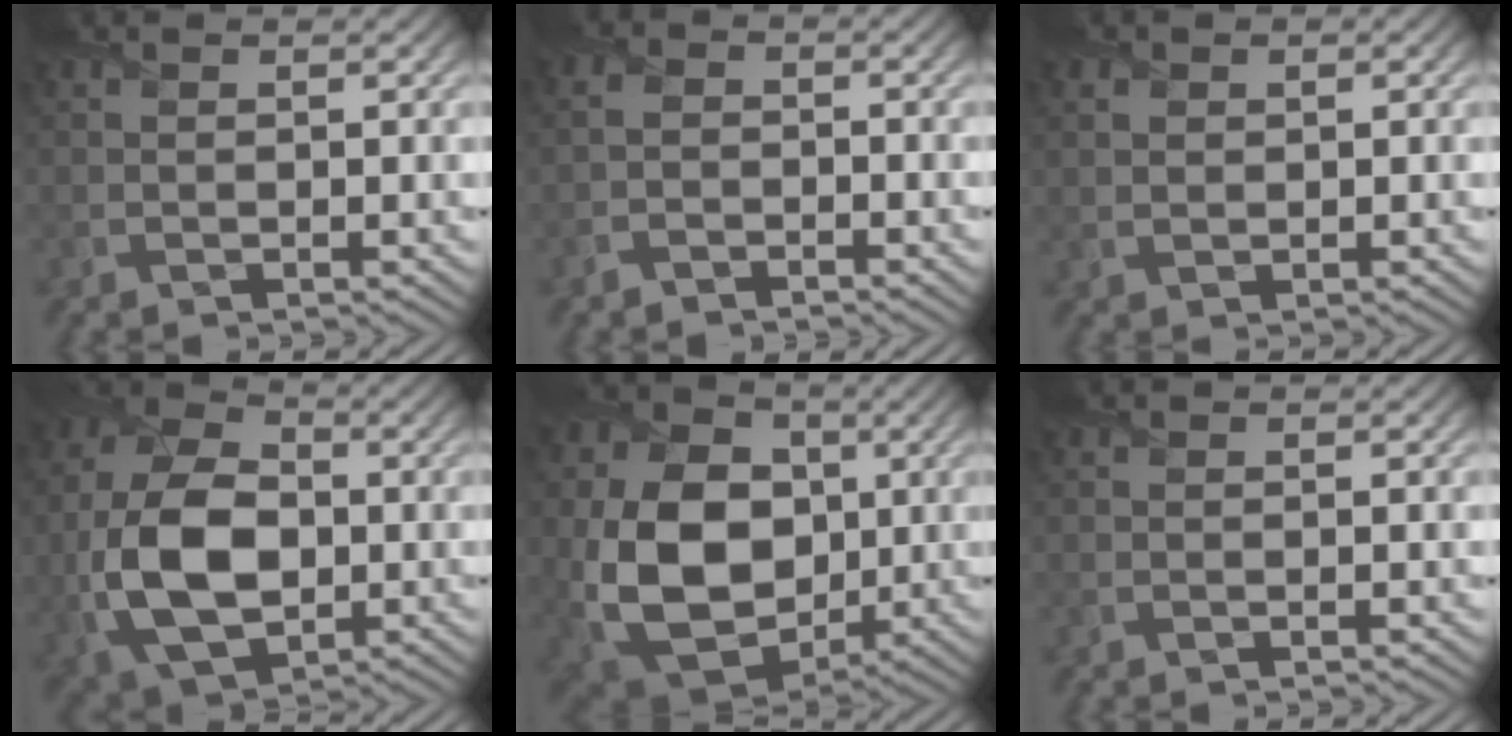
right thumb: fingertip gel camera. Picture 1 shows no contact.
{"total": 2.5, "force": [-1.7, 1.3, 1.3], "torque": [-0.031, -0.001, -0.044]}
{"total": 1.9, "force": [0.7, 1.4, 1.1], "torque": [-0.026, 0.000, 0.015]}
{"total": 14.1, "force": [-2.0, 9.1, 10.5], "torque": [-0.251, -0.014, -0.043]}
{"total": 17.1, "force": [-0.8, 12.6, 11.6], "torque": [-0.253, -0.018, -0.007]}
{"total": 0.0}